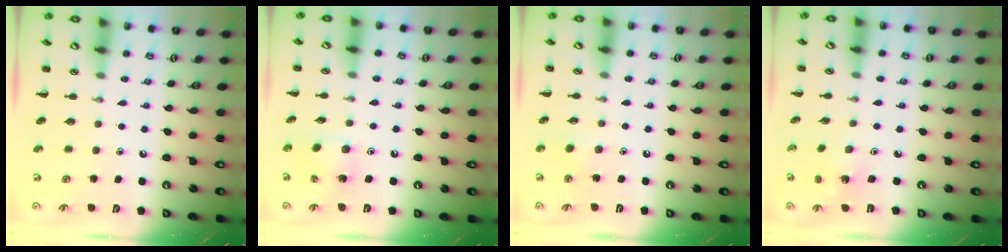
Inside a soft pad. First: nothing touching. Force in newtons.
{"total": 3.8, "press": 3.6, "slide": 1.1}
{"total": 2.1, "press": 2.0, "slide": 0.7}
{"total": 1.6, "press": 1.5, "slide": 0.6}